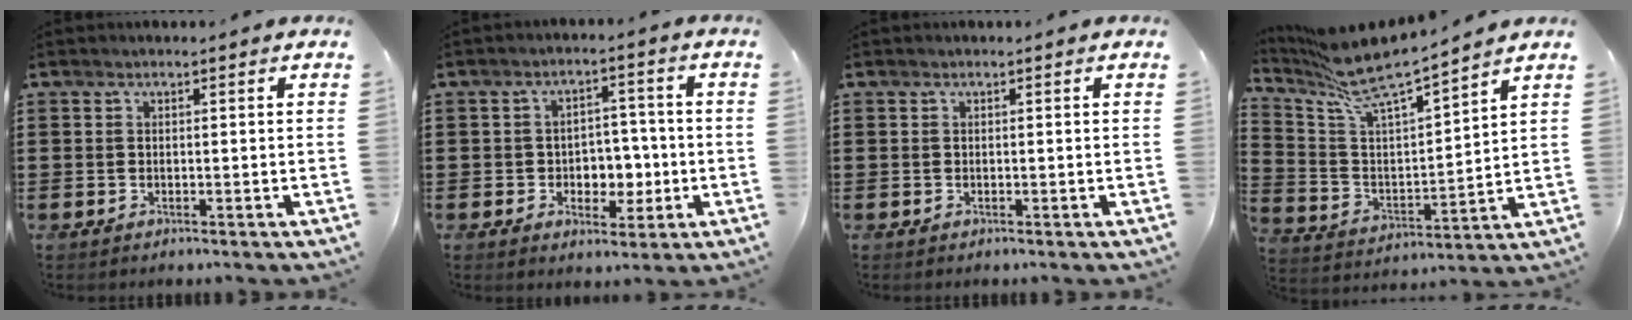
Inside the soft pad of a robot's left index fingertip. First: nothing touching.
{"total": 5.0, "force": [-1.0, 4.1, 2.6], "torque": [-0.046, 0.007, -0.025]}
{"total": 0.0}
{"total": 9.1, "force": [7.9, 0.9, 4.4], "torque": [-0.122, -0.052, 0.133]}